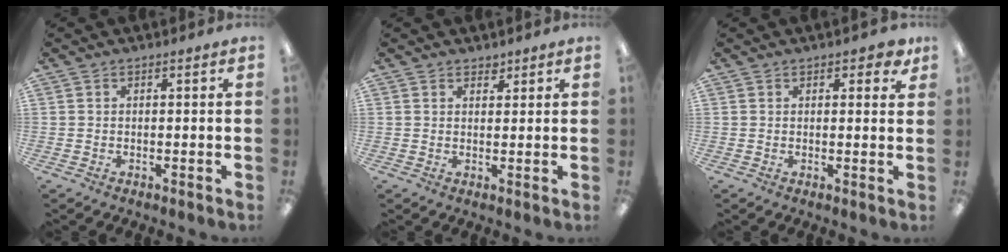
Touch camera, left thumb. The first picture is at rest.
{"total": 2.0, "force": [1.7, 1.1, 0.3], "torque": [0.008, -0.007, 0.028]}
{"total": 3.0, "force": [2.0, 1.5, 1.7], "torque": [-0.014, -0.004, 0.031]}